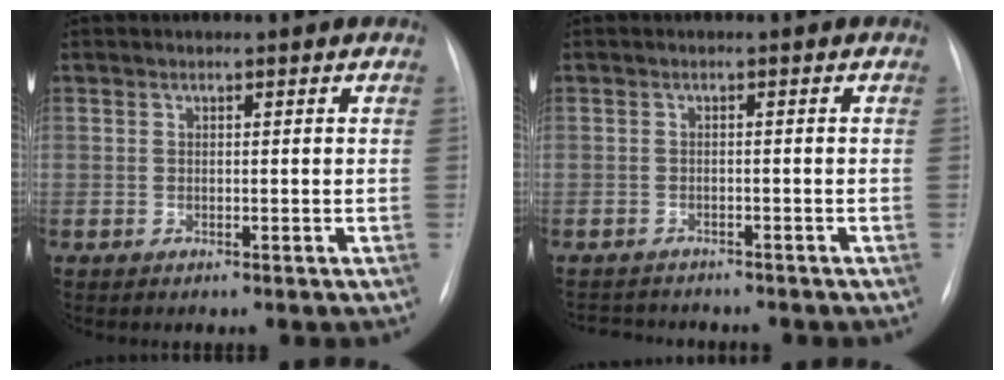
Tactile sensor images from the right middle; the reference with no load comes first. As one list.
[{"total": 5.0, "force": [-4.7, 1.3, 0.9], "torque": [-0.015, -0.007, -0.065]}]